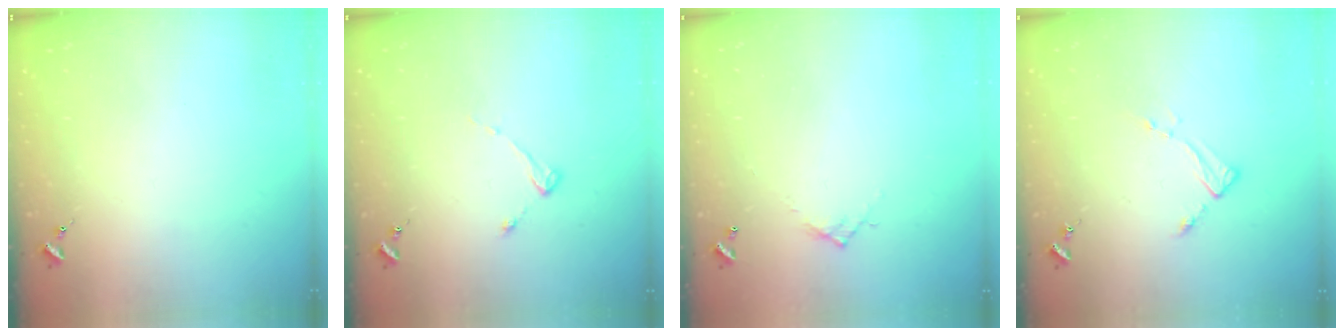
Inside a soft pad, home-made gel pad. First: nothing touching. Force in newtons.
{"total": 3.1, "press": 3.1, "slide": 0.4}
{"total": 4.2, "press": 4.2, "slide": 0.2}
{"total": 3.6, "press": 3.5, "slide": 0.4}